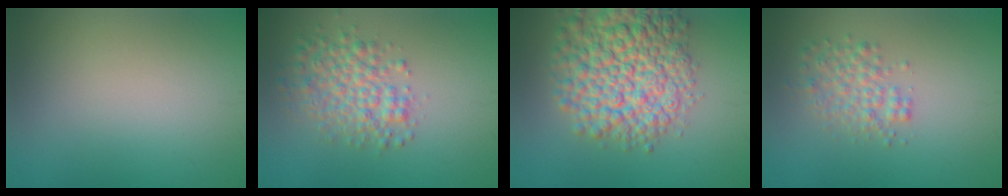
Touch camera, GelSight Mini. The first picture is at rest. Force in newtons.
{"total": 4.3, "press": 4.3, "slide": 0.1}
{"total": 9.5, "press": 9.5, "slide": 0.4}
{"total": 2.6, "press": 2.6, "slide": 0.1}